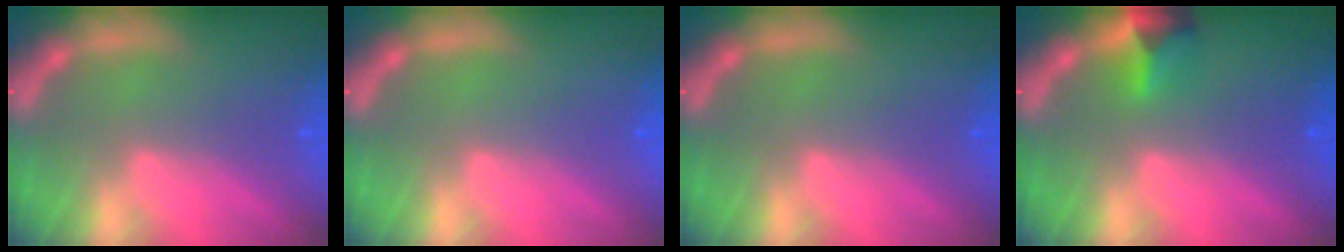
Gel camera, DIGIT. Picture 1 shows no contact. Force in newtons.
{"total": 0.0}
{"total": 0.0}
{"total": 2.9}